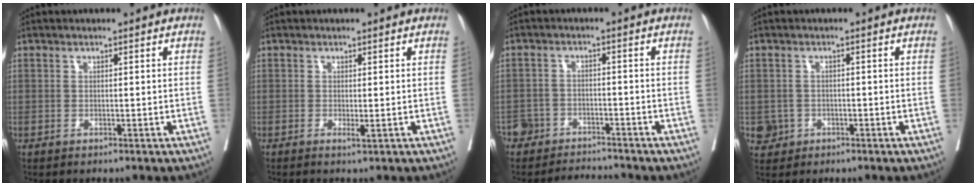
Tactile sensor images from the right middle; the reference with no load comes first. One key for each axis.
{"total": 0.9, "fx": -0.3, "fy": 0.0, "fz": 0.8, "tx": -0.017, "ty": -0.004, "tz": -0.005}
{"total": 6.2, "fx": -6.0, "fy": 1.7, "fz": 0.2, "tx": 0.004, "ty": 0.009, "tz": -0.098}
{"total": 2.7, "fx": -0.9, "fy": 2.5, "fz": 0.2, "tx": 0.002, "ty": 0.008, "tz": -0.010}